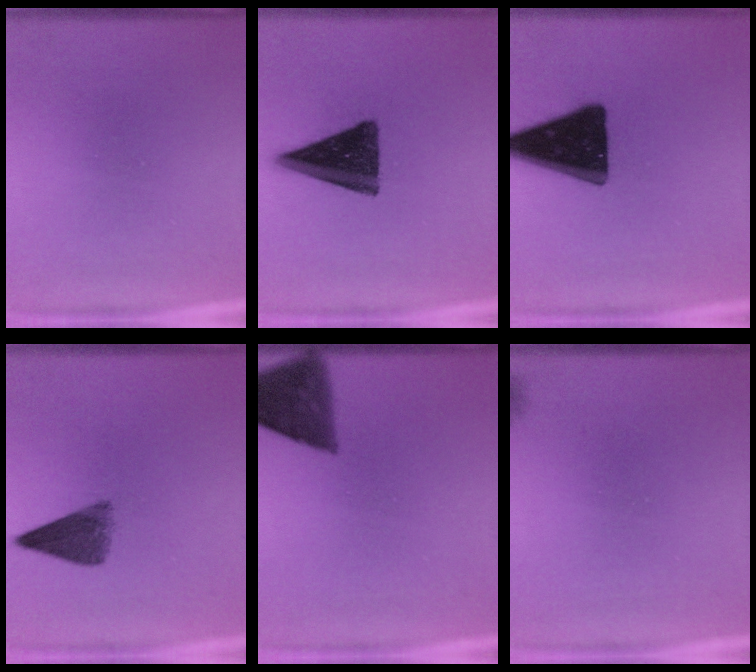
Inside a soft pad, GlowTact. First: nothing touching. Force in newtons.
{"total": 14.2}
{"total": 19.6}
{"total": 5.3}
{"total": 9.7}
{"total": 1.6}